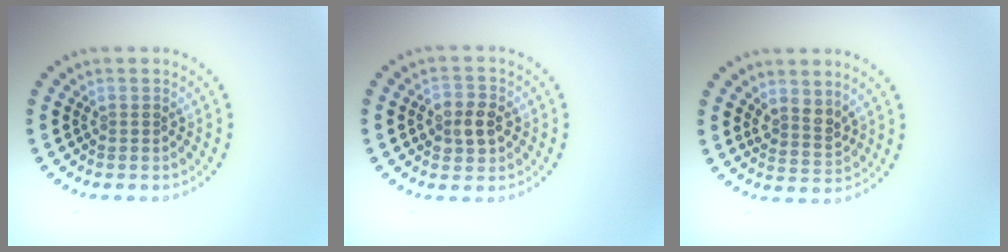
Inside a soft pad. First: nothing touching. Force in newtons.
{"total": 2.8, "press": 2.8, "slide": 0.3}
{"total": 2.1, "press": 1.6, "slide": 1.3}